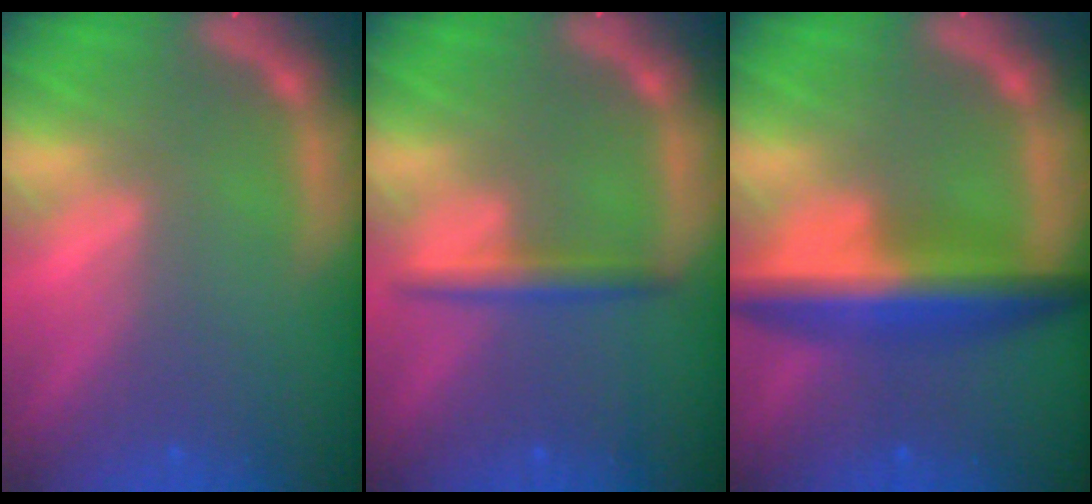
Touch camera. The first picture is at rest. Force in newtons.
{"total": 2.4}
{"total": 7.4}